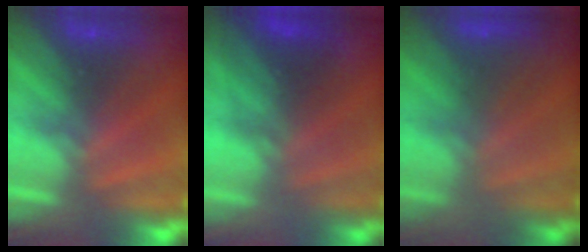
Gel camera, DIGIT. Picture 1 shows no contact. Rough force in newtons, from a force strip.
{"total": 2.2}
{"total": 3.0}